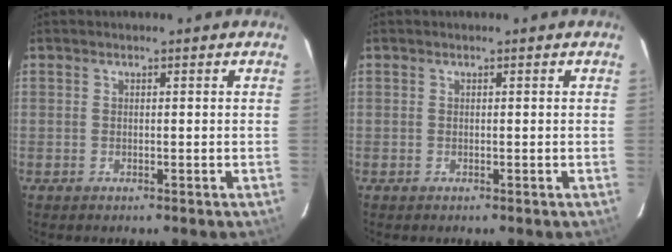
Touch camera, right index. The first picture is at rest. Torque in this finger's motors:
{"motor_torque": [-0.01, 0.00, 0.01, 0.01]}